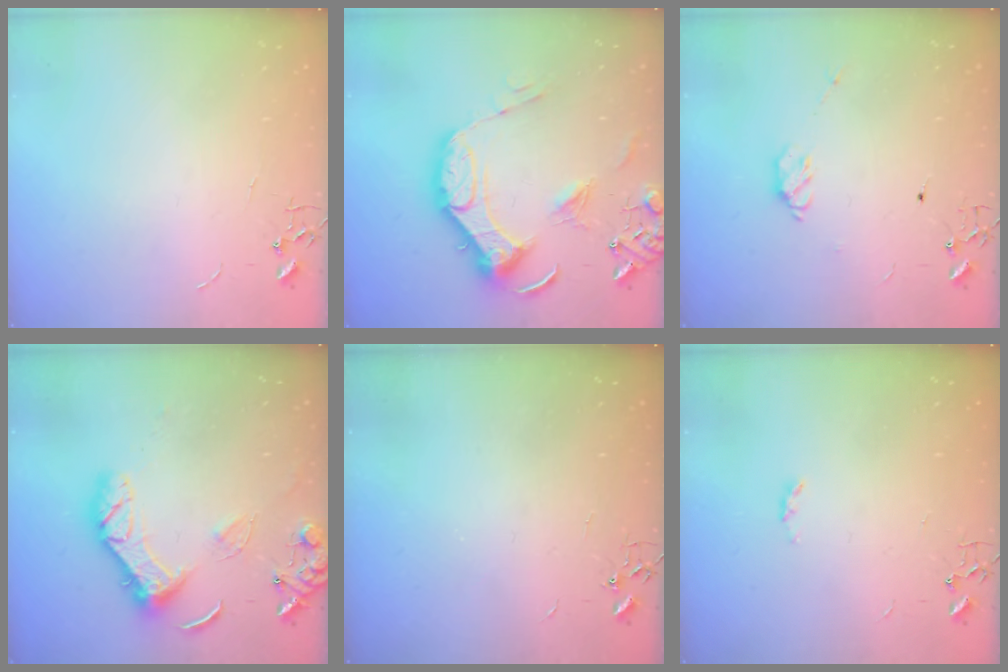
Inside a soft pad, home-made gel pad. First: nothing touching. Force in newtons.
{"total": 17.9, "press": 17.8, "slide": 2.0}
{"total": 6.1, "press": 6.0, "slide": 1.0}
{"total": 14.5, "press": 14.4, "slide": 1.5}
{"total": 2.3, "press": 2.3, "slide": 0.4}
{"total": 2.5, "press": 2.4, "slide": 0.4}